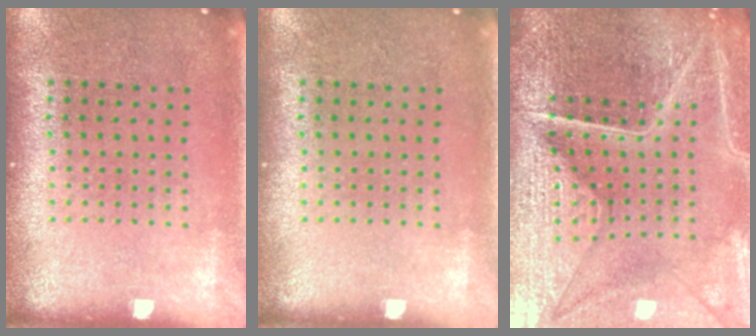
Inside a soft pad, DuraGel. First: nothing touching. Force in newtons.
{"total": 0.0}
{"total": 6.3, "press": 5.6, "slide": 2.8}